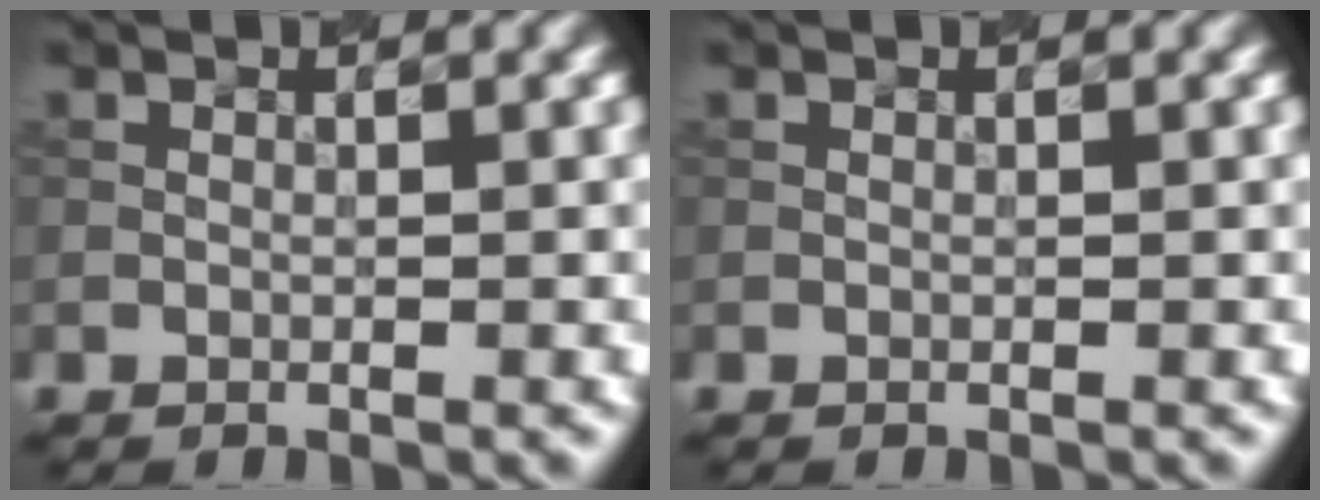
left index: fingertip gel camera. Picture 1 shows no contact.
{"total": 0.0}